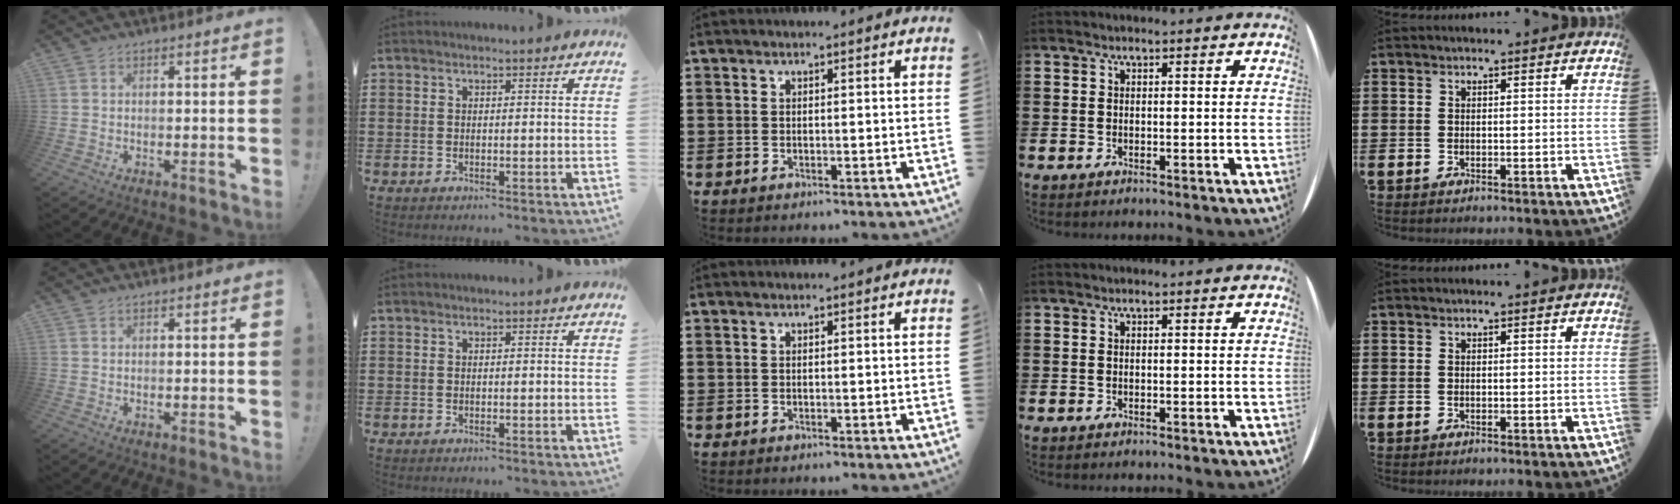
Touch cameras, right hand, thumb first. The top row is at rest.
{}